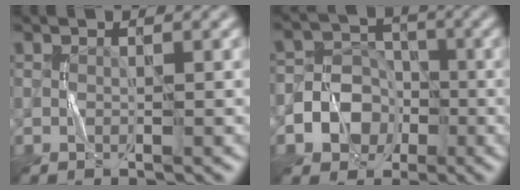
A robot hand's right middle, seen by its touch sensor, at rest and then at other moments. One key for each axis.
{"total": 5.7, "fx": -2.0, "fy": 5.0, "fz": 2.0, "tx": -0.017, "ty": 0.004, "tz": -0.063}